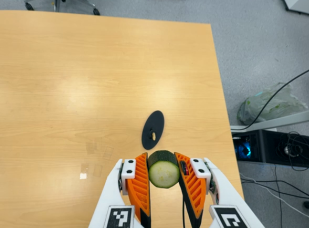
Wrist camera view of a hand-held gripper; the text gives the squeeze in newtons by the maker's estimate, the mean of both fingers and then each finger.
{"total": 10.1, "left": 9.8, "right": 10.4}